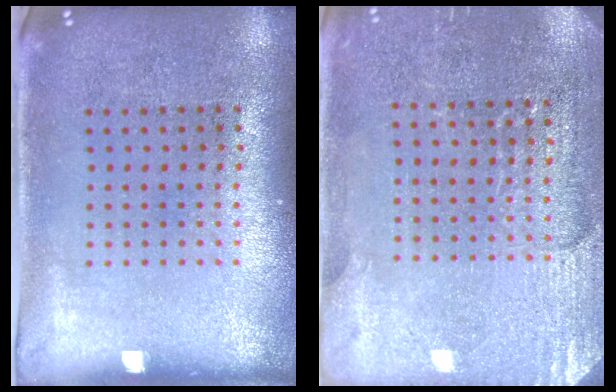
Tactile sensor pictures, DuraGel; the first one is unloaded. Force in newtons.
{"total": 2.9, "press": 2.9, "slide": 0.2}